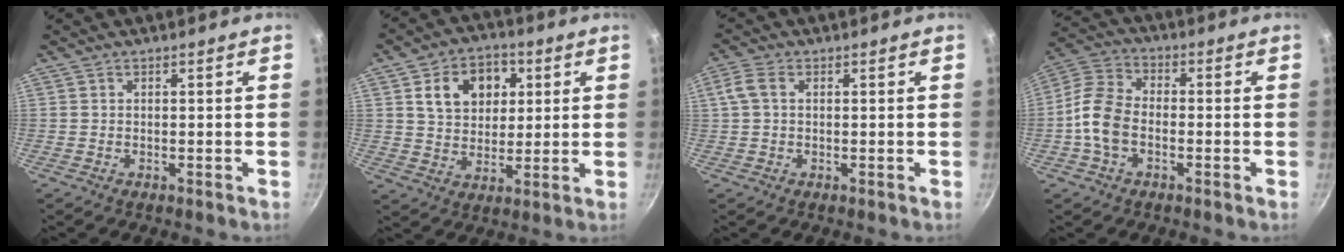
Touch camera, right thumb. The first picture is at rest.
{"total": 12.1, "force": [3.7, 9.2, 6.9], "torque": [-0.079, 0.004, 0.056]}
{"total": 3.7, "force": [0.7, 2.4, 2.7], "torque": [-0.060, 0.011, 0.009]}
{"total": 9.4, "force": [-2.3, 6.2, 6.7], "torque": [-0.124, 0.034, -0.060]}